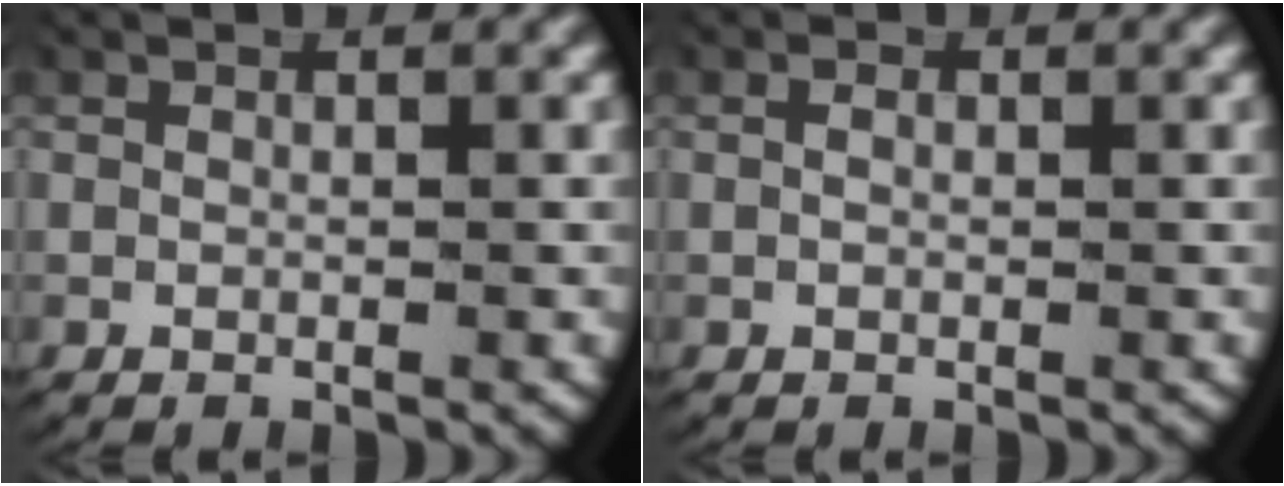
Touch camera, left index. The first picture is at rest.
{"total": 0.5, "force": [-0.1, 0.3, 0.4], "torque": [-0.010, -0.005, 0.002]}